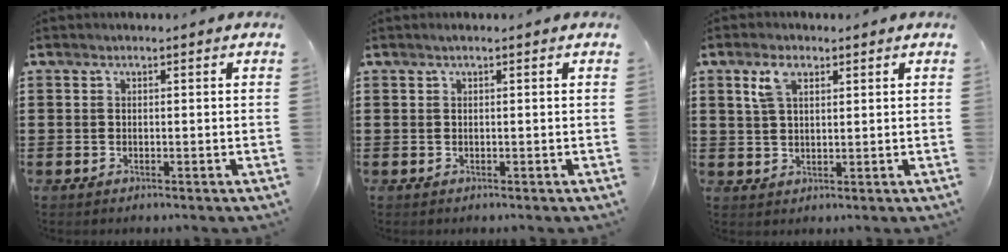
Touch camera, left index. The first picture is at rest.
{"total": 0.5, "force": [0.0, 0.0, 0.5], "torque": [-0.007, -0.003, 0.002]}
{"total": 4.1, "force": [2.3, 1.9, 2.8], "torque": [-0.064, 0.007, 0.041]}